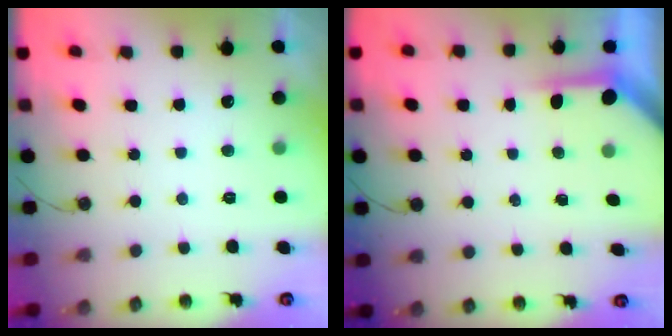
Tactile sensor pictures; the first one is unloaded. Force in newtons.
{"total": 3.7, "press": 3.7, "slide": 0.4}